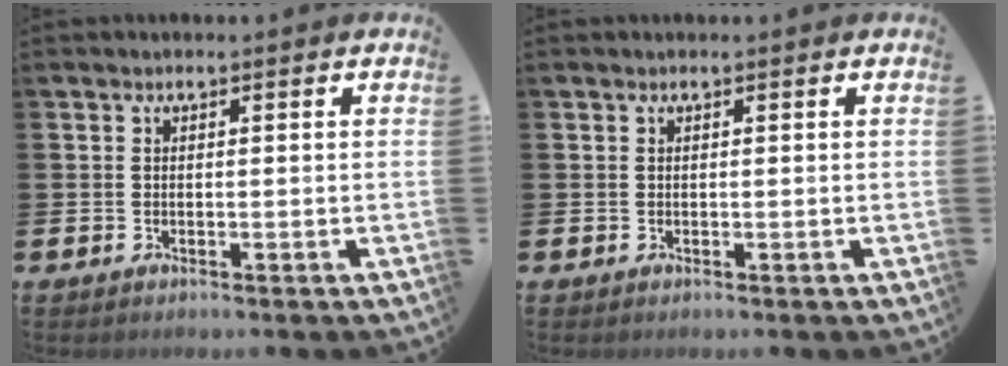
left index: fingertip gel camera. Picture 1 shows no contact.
{"total": 0.0}